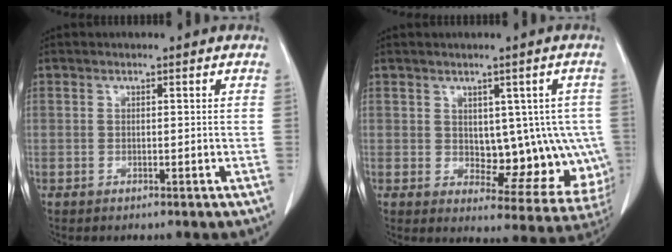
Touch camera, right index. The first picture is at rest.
{"total": 11.1, "force": [0.6, 6.3, 9.1], "torque": [-0.090, 0.010, 0.029]}